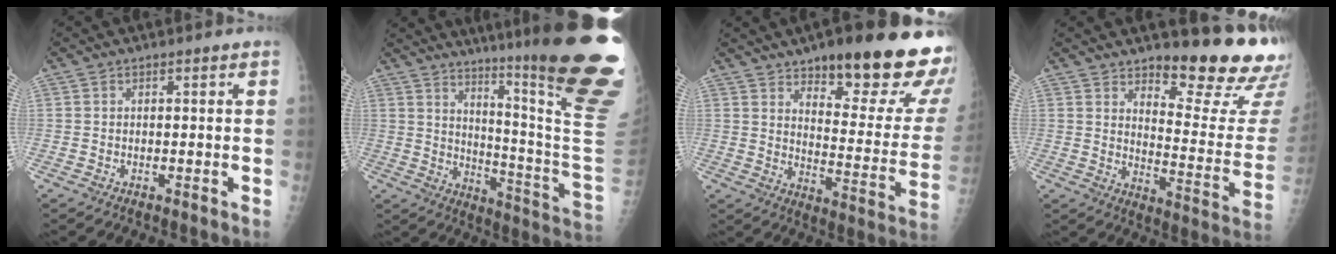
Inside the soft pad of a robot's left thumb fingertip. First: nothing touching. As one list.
[{"total": 30.0, "force": [20.3, 1.6, 22.0], "torque": [-0.239, -0.144, 0.276]}, {"total": 25.7, "force": [16.4, 7.5, 18.4], "torque": [-0.199, -0.085, 0.222]}, {"total": 18.7, "force": [14.4, 4.9, 10.9], "torque": [-0.100, -0.128, 0.192]}]